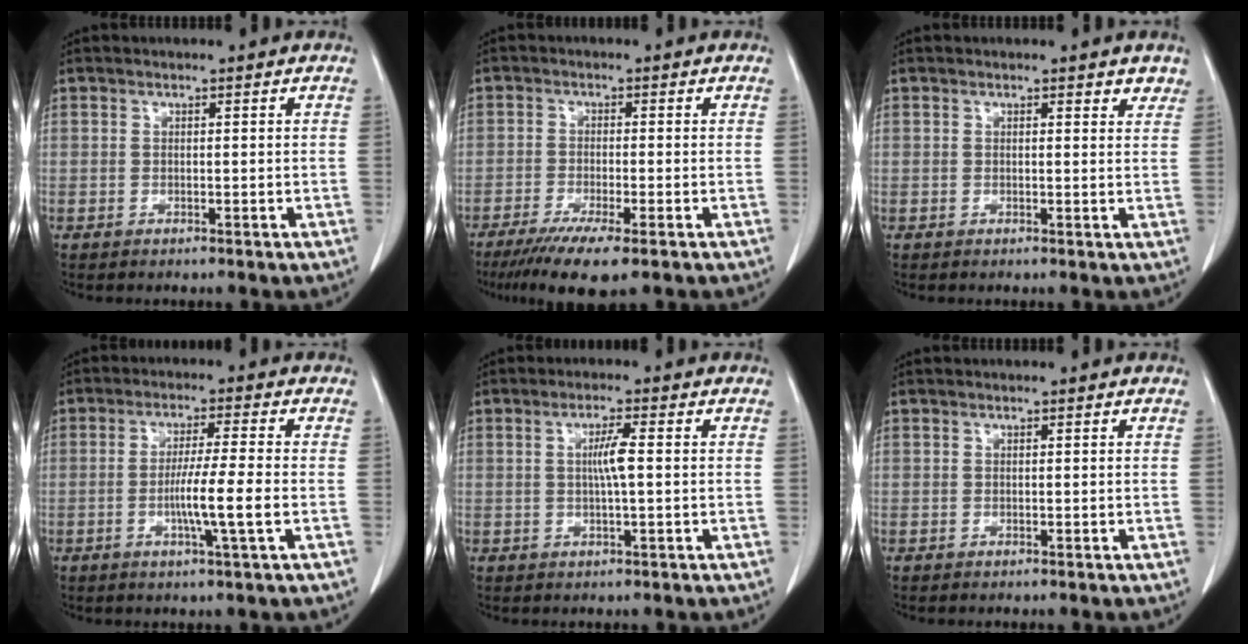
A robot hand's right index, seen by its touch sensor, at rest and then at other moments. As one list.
[{"total": 7.2, "force": [-4.7, 0.5, 5.5], "torque": [-0.090, -0.018, -0.075]}, {"total": 2.0, "force": [1.8, 0.7, 0.7], "torque": [-0.002, -0.006, 0.013]}, {"total": 7.1, "force": [-1.7, -0.8, 6.9], "torque": [-0.122, -0.011, -0.033]}, {"total": 3.5, "force": [0.2, 0.2, 3.5], "torque": [-0.067, 0.001, 0.004]}, {"total": 0.0}]